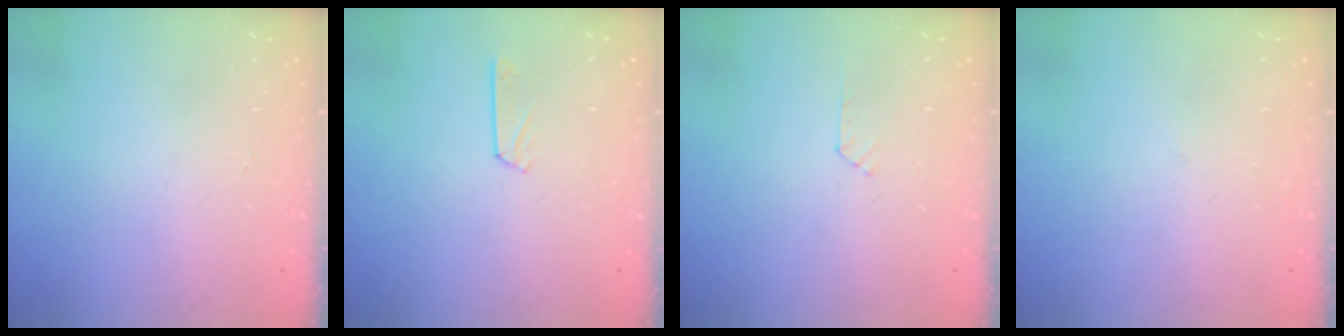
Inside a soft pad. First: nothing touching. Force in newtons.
{"total": 3.6, "press": 3.6, "slide": 0.3}
{"total": 2.8, "press": 2.7, "slide": 0.5}
{"total": 2.5, "press": 2.5, "slide": 0.3}